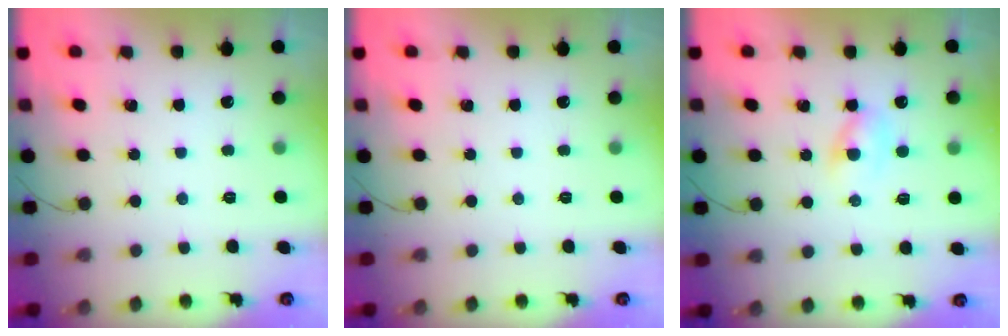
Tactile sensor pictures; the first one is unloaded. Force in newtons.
{"total": 0.0}
{"total": 2.6, "press": 2.4, "slide": 1.0}